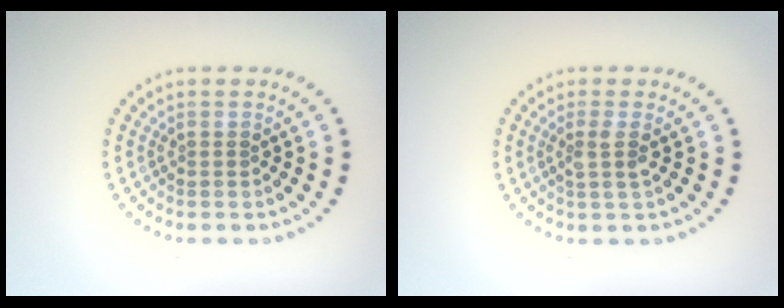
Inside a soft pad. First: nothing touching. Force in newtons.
{"total": 1.6, "press": 1.2, "slide": 1.0}